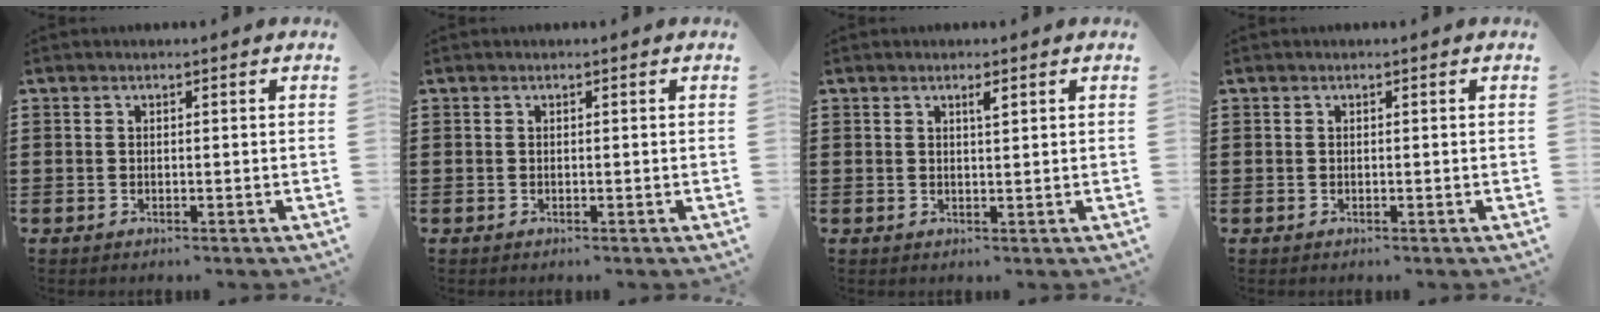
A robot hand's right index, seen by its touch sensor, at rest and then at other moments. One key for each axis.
{"total": 0.0}
{"total": 1.3, "fx": 0.7, "fy": 0.2, "fz": 1.0, "tx": -0.020, "ty": 0.001, "tz": 0.012}
{"total": 0.0}